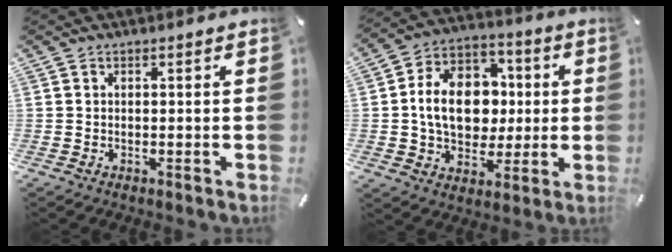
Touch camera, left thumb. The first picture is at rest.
{"total": 15.0, "force": [-0.6, 11.9, 9.1], "torque": [-0.170, 0.016, -0.006]}